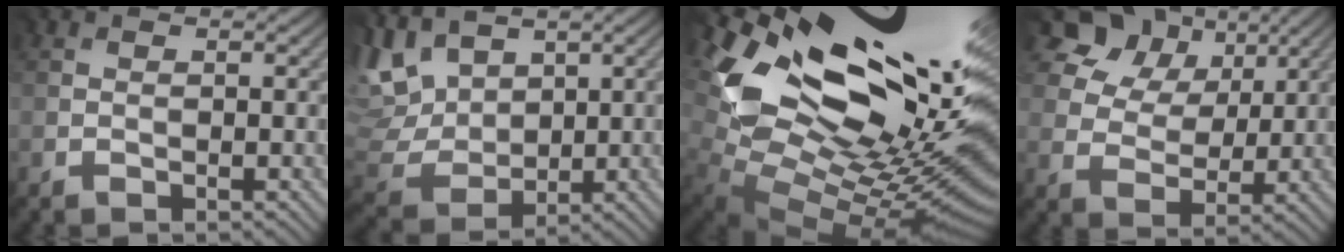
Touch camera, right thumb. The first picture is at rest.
{"total": 9.9, "force": [5.7, 5.8, 5.6], "torque": [-0.202, 0.019, 0.112]}
{"total": 19.1, "force": [6.0, 11.2, 14.3], "torque": [-0.272, -0.010, 0.146]}
{"total": 10.3, "force": [6.9, 6.7, 3.5], "torque": [-0.090, 0.010, 0.123]}